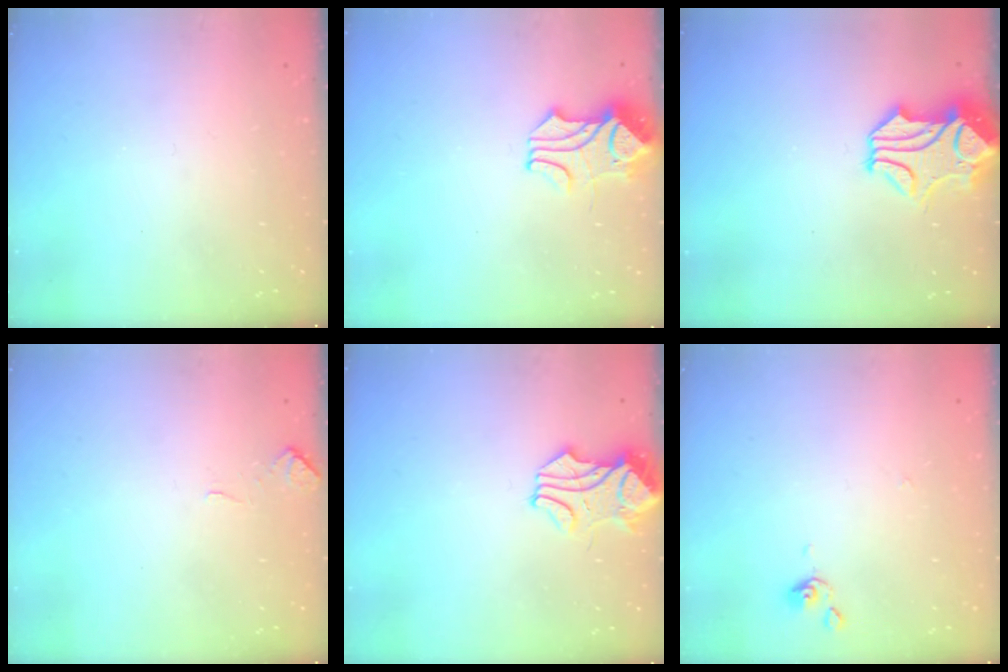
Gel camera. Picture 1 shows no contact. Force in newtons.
{"total": 1.9, "press": 1.6, "slide": 1.0}
{"total": 2.0, "press": 1.5, "slide": 1.3}
{"total": 0.0}
{"total": 1.6, "press": 1.4, "slide": 0.8}
{"total": 0.0}